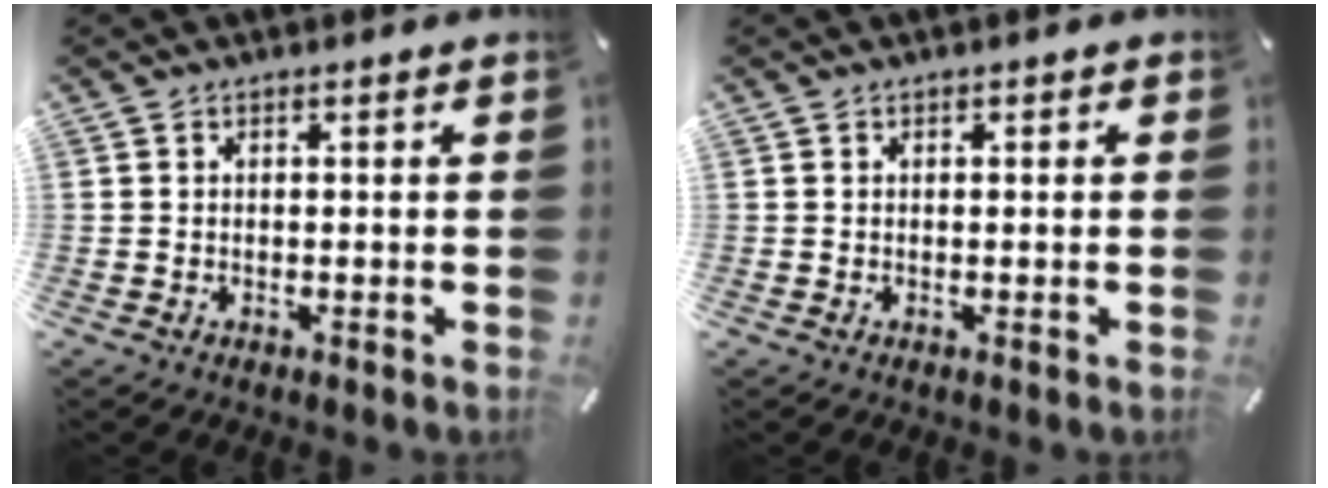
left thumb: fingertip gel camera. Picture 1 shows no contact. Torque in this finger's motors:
{"motor_torque": [-0.01, -0.10, -0.04, -0.01, -0.05]}